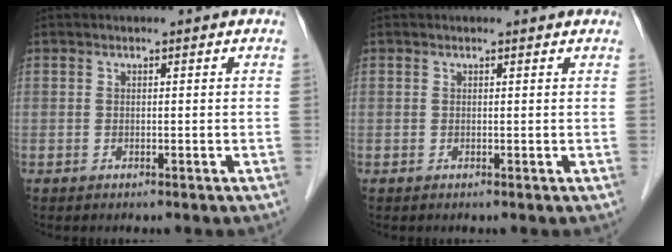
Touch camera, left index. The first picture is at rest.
{"total": 0.7, "force": [0.7, 0.0, 0.1], "torque": [-0.008, -0.001, 0.003]}